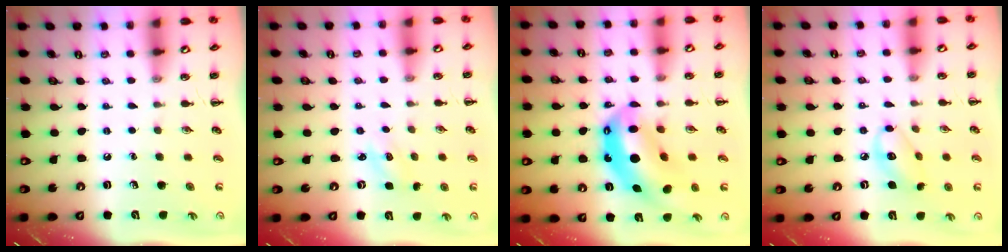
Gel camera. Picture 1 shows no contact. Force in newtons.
{"total": 2.1, "press": 2.0, "slide": 0.6}
{"total": 14.9, "press": 14.2, "slide": 4.3}
{"total": 7.6, "press": 7.6, "slide": 0.7}